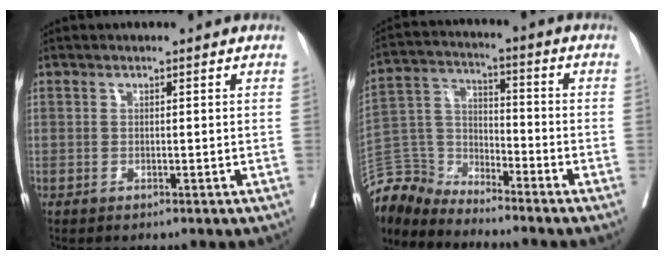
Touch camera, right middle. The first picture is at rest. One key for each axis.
{"total": 9.0, "fx": -9.0, "fy": 0.6, "fz": -0.6, "tx": 0.008, "ty": 0.029, "tz": -0.183}